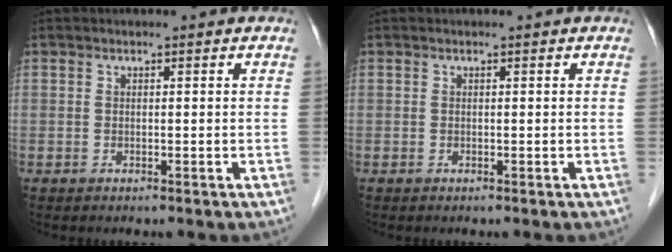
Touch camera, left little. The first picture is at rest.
{"total": 0.0}